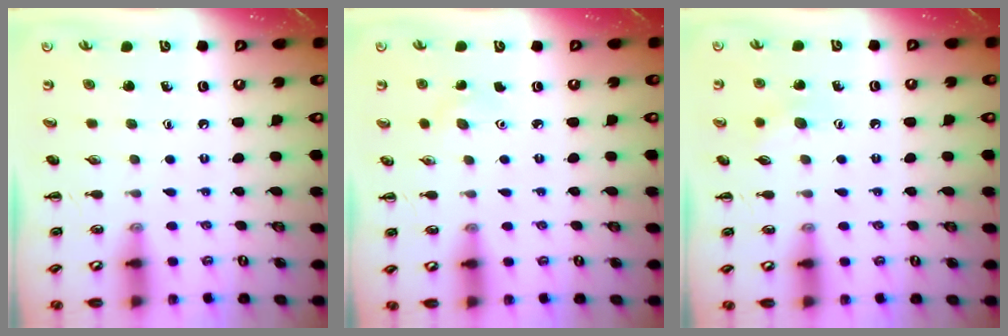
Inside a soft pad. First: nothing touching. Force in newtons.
{"total": 2.9, "press": 2.8, "slide": 0.8}
{"total": 7.7, "press": 7.5, "slide": 1.8}